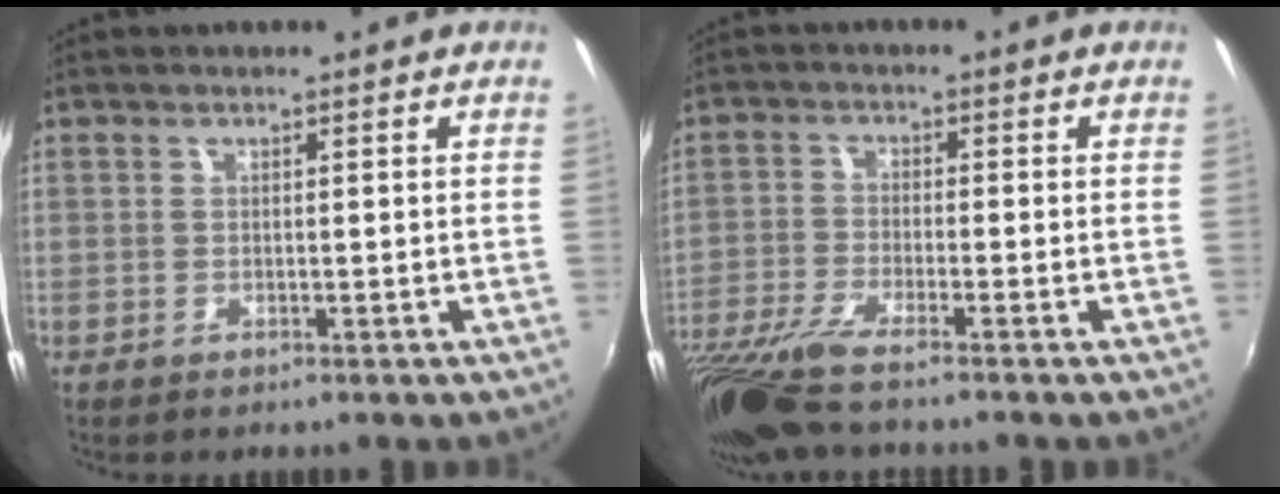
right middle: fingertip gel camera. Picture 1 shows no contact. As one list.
[{"total": 10.4, "force": [-8.4, 0.5, 6.1], "torque": [-0.142, -0.039, -0.157]}]